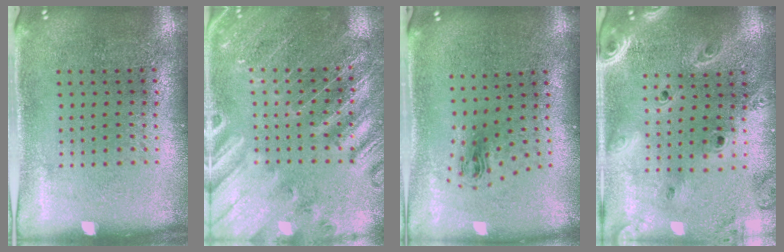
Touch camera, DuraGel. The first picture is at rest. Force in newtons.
{"total": 2.8, "press": 2.8, "slide": 0.4}
{"total": 0.9, "press": 0.4, "slide": 0.8}
{"total": 2.7, "press": 2.3, "slide": 1.4}